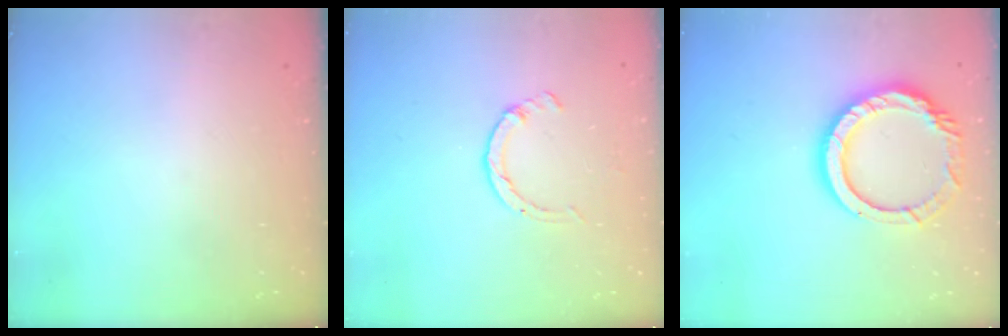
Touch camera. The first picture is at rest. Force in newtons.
{"total": 2.6, "press": 2.6, "slide": 0.4}
{"total": 14.2, "press": 14.1, "slide": 1.3}